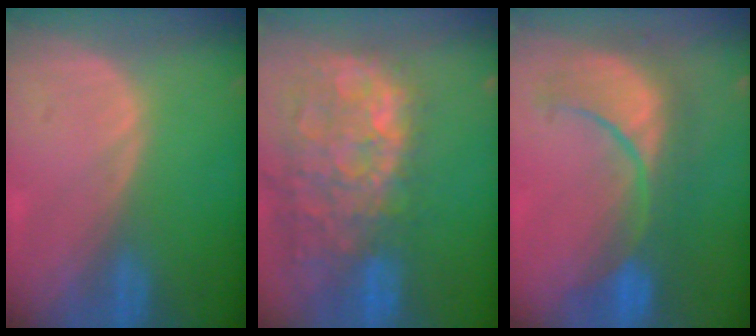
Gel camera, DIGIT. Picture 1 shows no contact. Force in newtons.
{"total": 14.9, "press": 12.1, "slide": 8.8}
{"total": 9.6, "press": 9.5, "slide": 1.7}